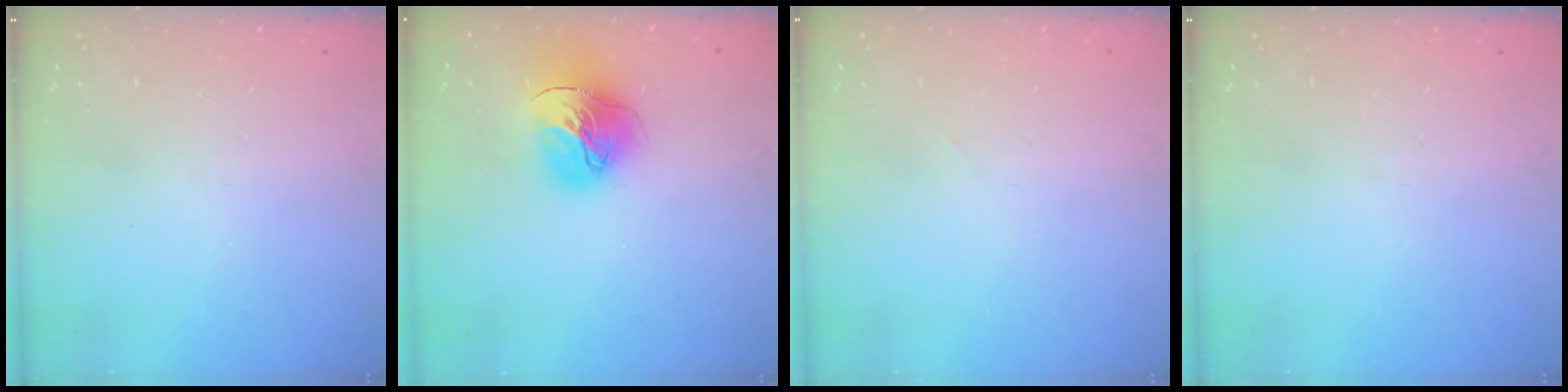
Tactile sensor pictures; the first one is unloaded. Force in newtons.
{"total": 16.9, "press": 16.8, "slide": 1.7}
{"total": 1.1, "press": 1.1, "slide": 0.1}
{"total": 0.0}